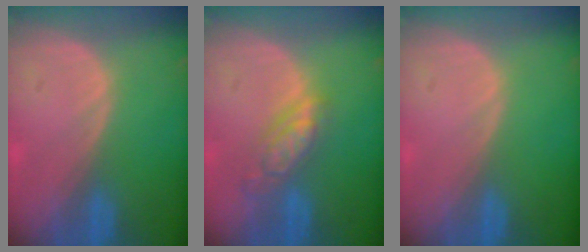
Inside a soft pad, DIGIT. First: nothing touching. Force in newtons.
{"total": 5.8, "press": 5.1, "slide": 2.8}
{"total": 0.0}